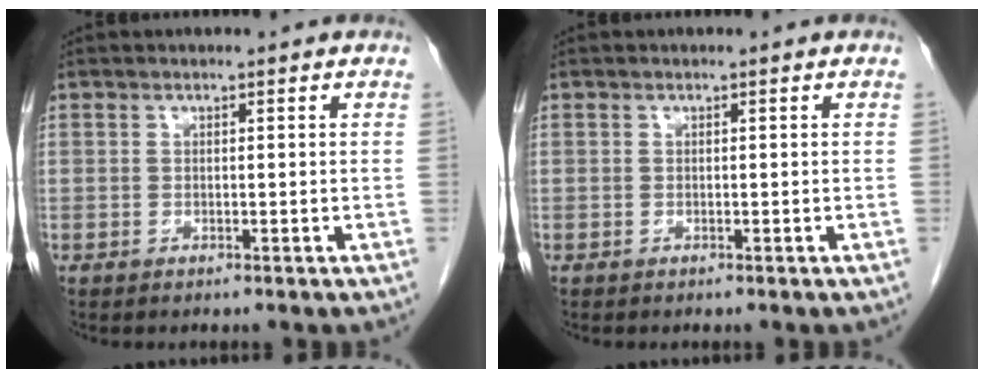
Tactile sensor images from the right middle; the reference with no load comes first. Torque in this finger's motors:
{"motor_torque": [-0.38, 0.03, -0.05, -0.01]}